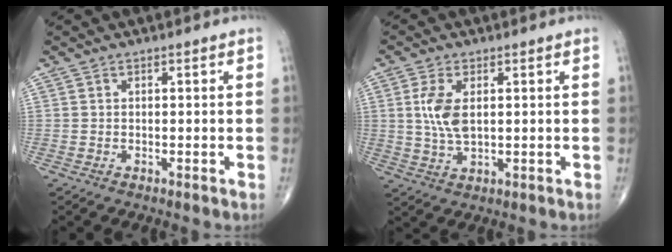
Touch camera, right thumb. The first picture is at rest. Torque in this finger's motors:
{"motor_torque": [0.64, 0.53, 0.88, 0.19, 0.03]}